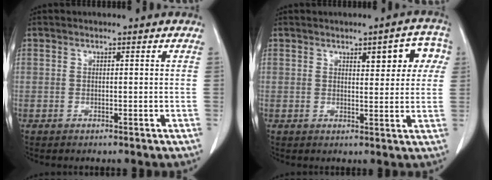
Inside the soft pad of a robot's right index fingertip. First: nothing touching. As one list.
[{"total": 6.8, "force": [2.6, 2.2, 5.9], "torque": [-0.061, 0.016, 0.028]}]